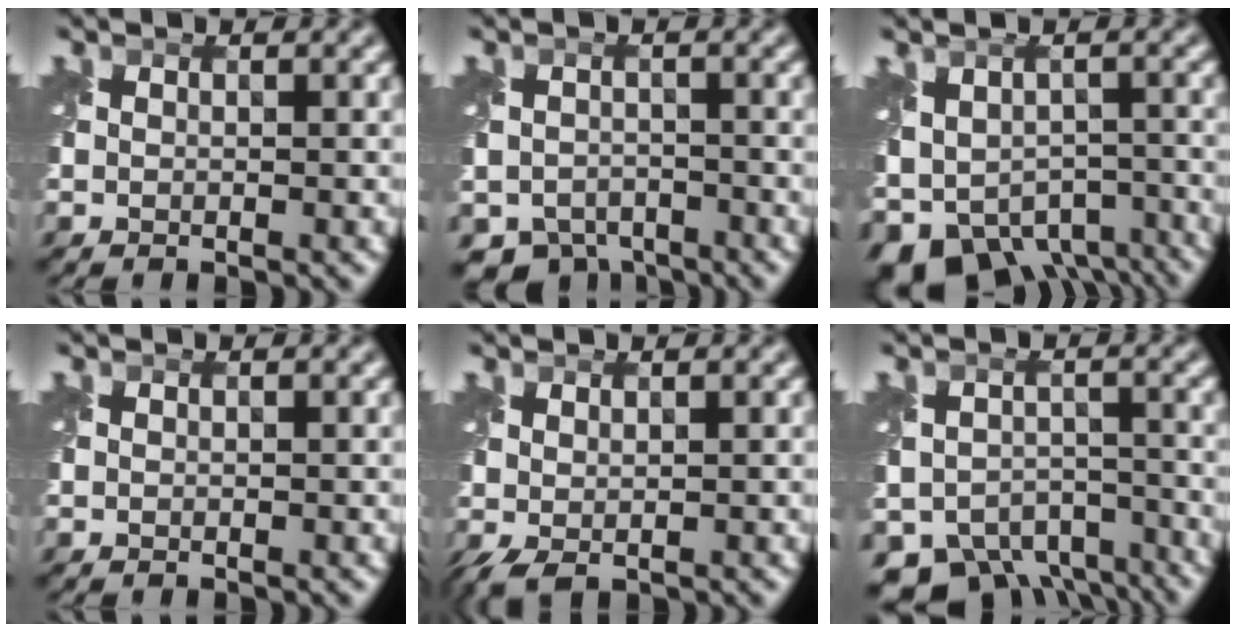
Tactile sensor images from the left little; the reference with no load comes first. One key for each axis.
{"total": 5.3, "fx": -4.1, "fy": 3.0, "fz": 1.4, "tx": -0.018, "ty": -0.022, "tz": -0.069}
{"total": 9.2, "fx": -5.1, "fy": 5.7, "fz": 5.0, "tx": -0.095, "ty": -0.024, "tz": -0.067}
{"total": 0.0}
{"total": 1.4, "fx": 0.2, "fy": 0.6, "fz": 1.2, "tx": -0.035, "ty": -0.001, "tz": 0.006}
{"total": 9.8, "fx": -7.6, "fy": 5.2, "fz": 3.2, "tx": -0.052, "ty": -0.023, "tz": -0.103}